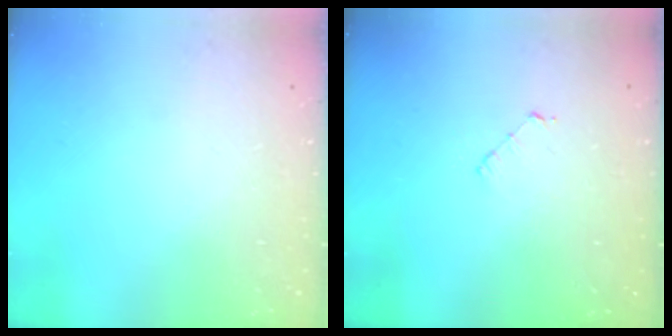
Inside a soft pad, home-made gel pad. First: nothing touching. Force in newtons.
{"total": 3.5, "press": 3.5, "slide": 0.2}